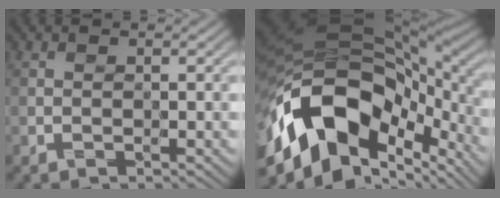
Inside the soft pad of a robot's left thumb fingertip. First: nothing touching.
{"total": 17.3, "force": [-5.5, 9.7, 13.3], "torque": [-0.283, -0.008, -0.094]}